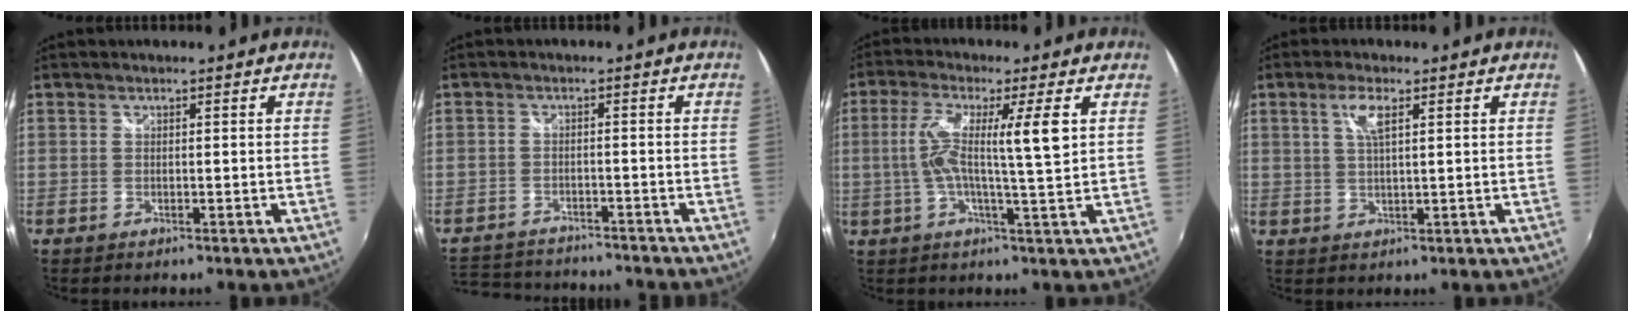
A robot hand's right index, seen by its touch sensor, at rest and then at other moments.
{"total": 10.6, "force": [-9.4, 3.7, 3.0], "torque": [-0.089, 0.013, -0.147]}
{"total": 9.9, "force": [1.2, -0.4, 9.8], "torque": [-0.175, -0.003, 0.019]}
{"total": 4.0, "force": [1.7, 1.0, 3.5], "torque": [-0.068, 0.004, 0.032]}